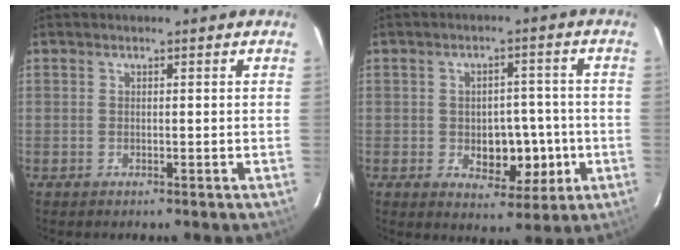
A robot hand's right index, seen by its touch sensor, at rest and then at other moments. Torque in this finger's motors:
{"motor_torque": [0.25, -0.21, 0.30, 0.06]}